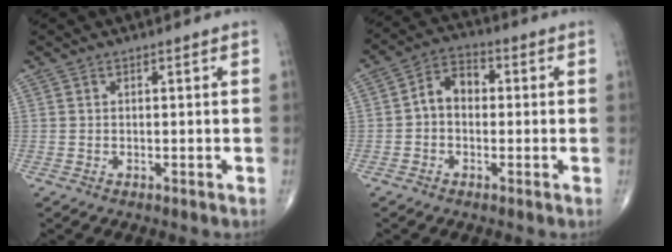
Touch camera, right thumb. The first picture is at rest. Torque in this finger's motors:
{"motor_torque": [0.13, 0.12, 0.47, -0.03, 0.04]}